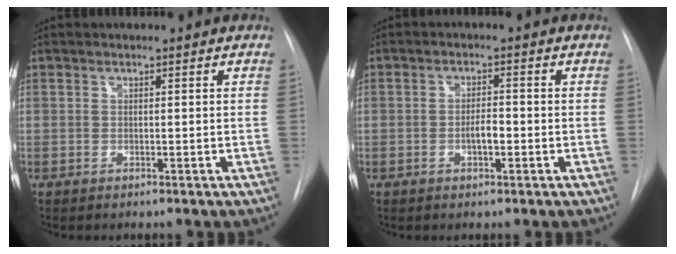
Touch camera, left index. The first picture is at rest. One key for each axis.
{"total": 2.8, "fx": -1.5, "fy": 0.8, "fz": 2.2, "tx": -0.037, "ty": -0.002, "tz": -0.023}